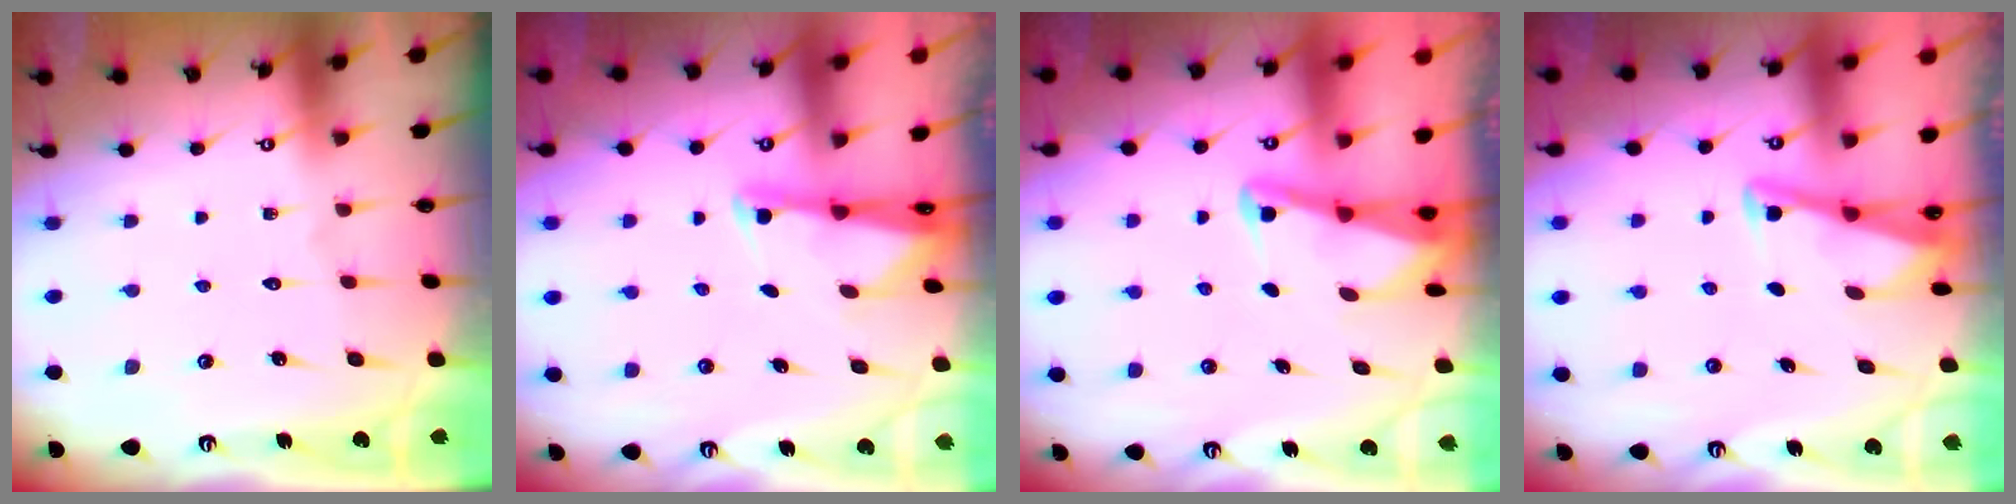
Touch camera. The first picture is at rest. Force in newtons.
{"total": 1.8, "press": 1.8, "slide": 0.4}
{"total": 2.2, "press": 2.2, "slide": 0.3}
{"total": 3.1, "press": 3.1, "slide": 0.4}